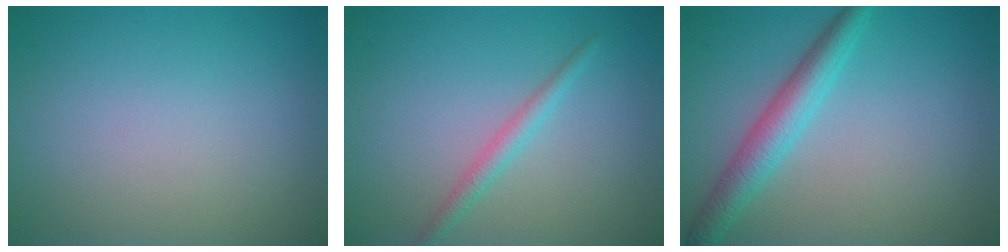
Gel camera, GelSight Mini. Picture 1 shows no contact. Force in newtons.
{"total": 1.7, "press": 1.7, "slide": 0.1}
{"total": 3.7, "press": 3.7, "slide": 0.2}